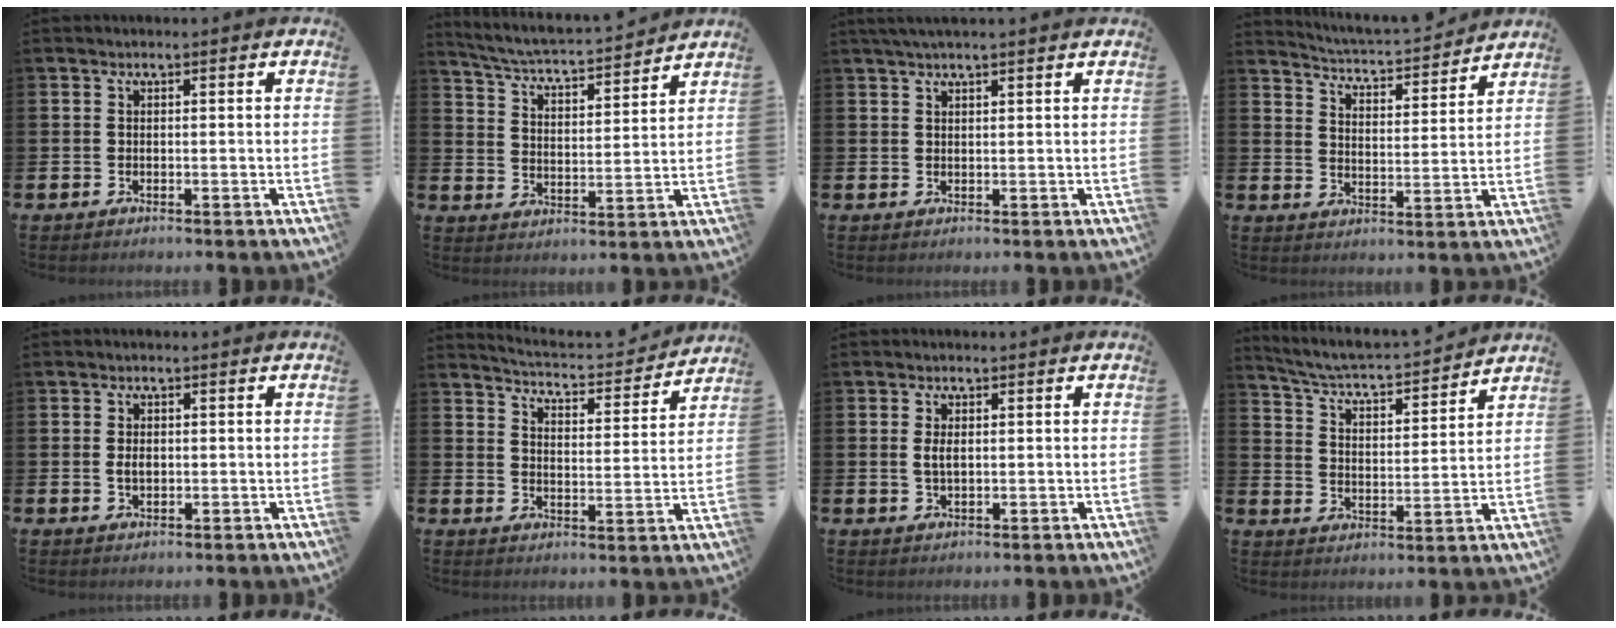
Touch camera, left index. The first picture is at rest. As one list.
[{"total": 4.9, "force": [4.8, 0.1, 1.1], "torque": [-0.046, -0.043, 0.077]}, {"total": 2.1, "force": [1.8, 0.0, 1.0], "torque": [-0.018, 0.000, 0.031]}, {"total": 4.2, "force": [4.2, 0.0, 0.2], "torque": [-0.029, -0.042, 0.067]}, {"total": 1.7, "force": [0.0, 1.1, 1.3], "torque": [-0.014, 0.001, -0.004]}, {"total": 4.6, "force": [4.6, 0.4, 0.5], "torque": [-0.026, -0.041, 0.074]}, {"total": 1.9, "force": [0.3, 0.9, 1.6], "torque": [-0.020, 0.000, 0.001]}, {"total": 5.1, "force": [4.9, 0.3, 1.3], "torque": [-0.053, -0.049, 0.078]}]